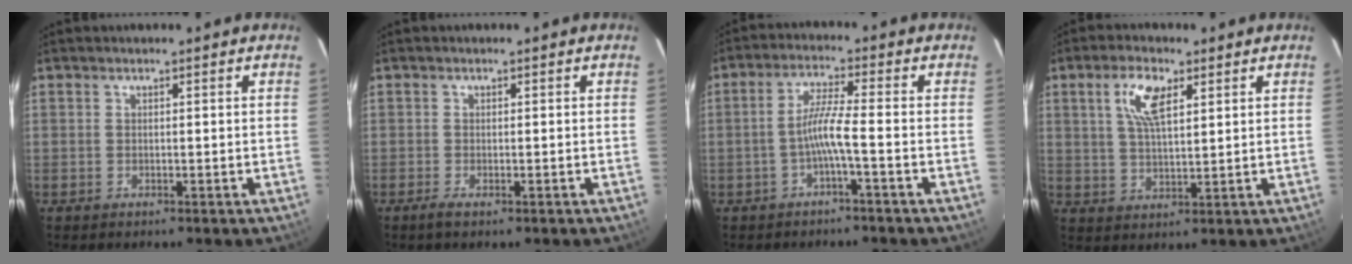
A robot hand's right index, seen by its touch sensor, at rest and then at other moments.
{"total": 1.8, "force": [-1.1, 0.5, 1.3], "torque": [-0.029, -0.005, -0.020]}
{"total": 4.7, "force": [-2.0, -0.6, 4.2], "torque": [-0.094, 0.008, -0.038]}
{"total": 7.0, "force": [3.1, 2.8, 5.6], "torque": [-0.108, 0.010, 0.060]}